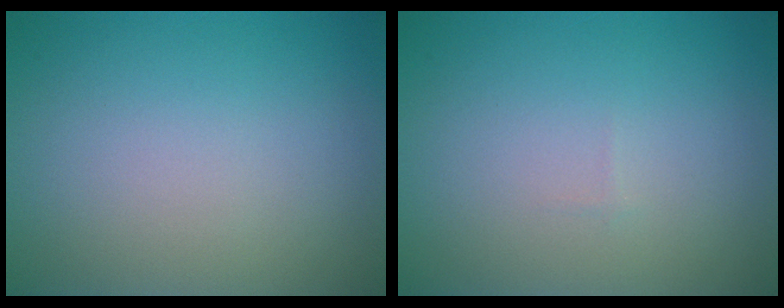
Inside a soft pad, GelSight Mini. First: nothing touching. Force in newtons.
{"total": 0.0}